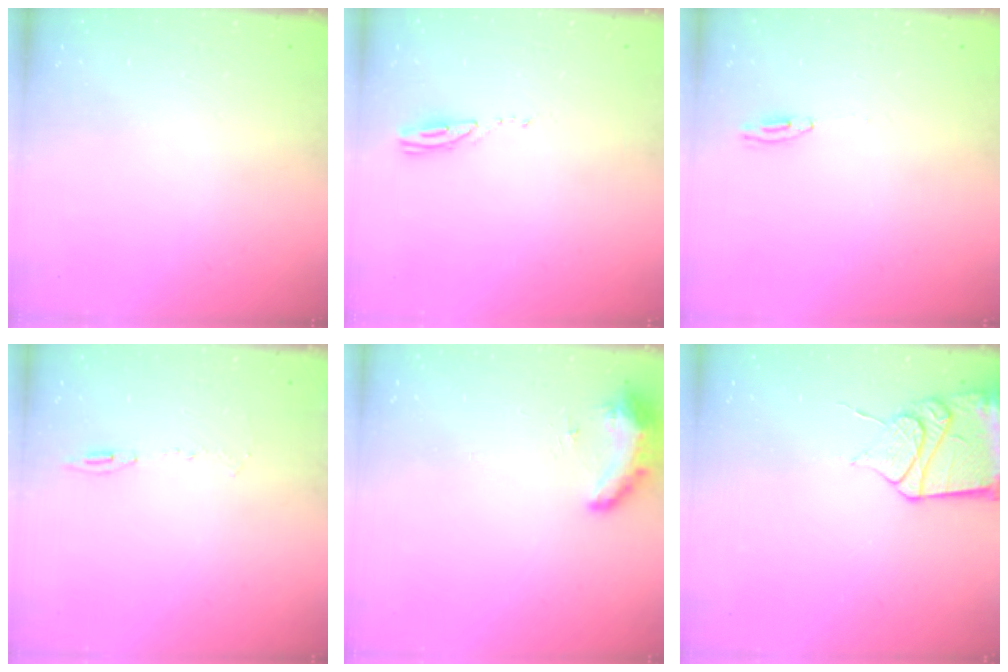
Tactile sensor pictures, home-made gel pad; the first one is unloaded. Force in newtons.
{"total": 3.4, "press": 3.4, "slide": 0.3}
{"total": 2.4, "press": 2.4, "slide": 0.2}
{"total": 6.2, "press": 6.0, "slide": 1.5}
{"total": 8.3, "press": 8.2, "slide": 1.6}
{"total": 13.0, "press": 13.0, "slide": 1.5}